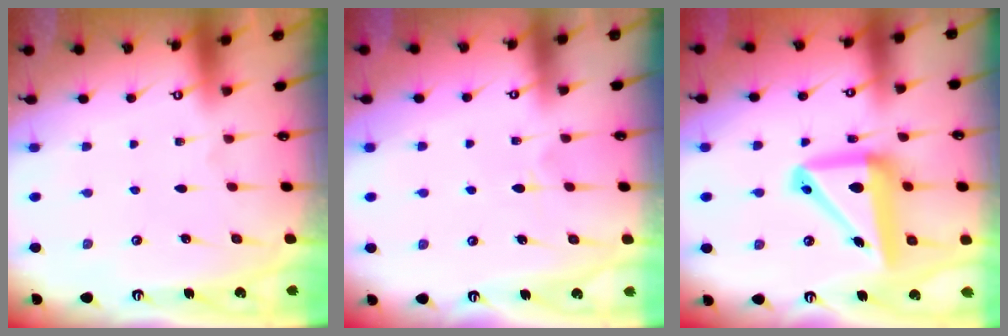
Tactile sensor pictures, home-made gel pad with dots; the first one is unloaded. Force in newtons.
{"total": 4.6, "press": 4.6, "slide": 0.6}
{"total": 15.4, "press": 15.3, "slide": 2.1}